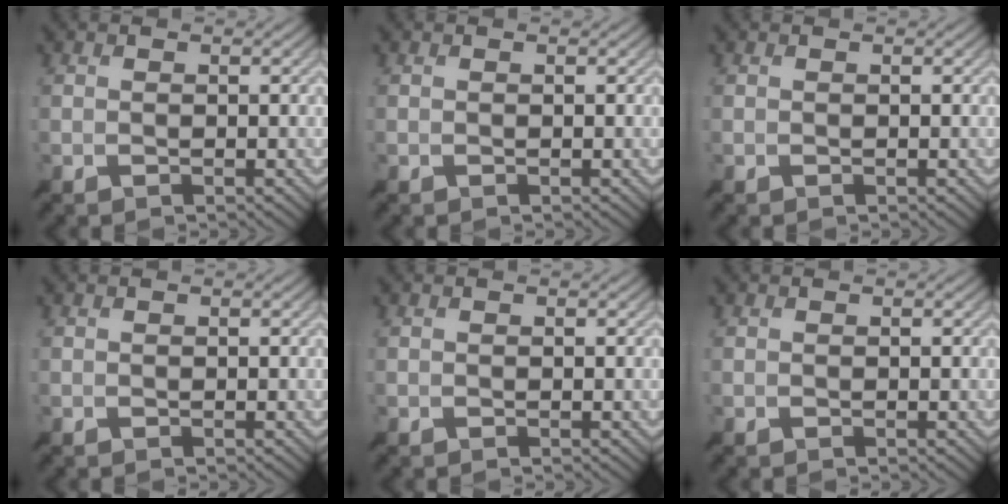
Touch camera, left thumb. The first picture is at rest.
{"total": 0.0}
{"total": 0.0}
{"total": 0.0}
{"total": 0.0}
{"total": 0.0}